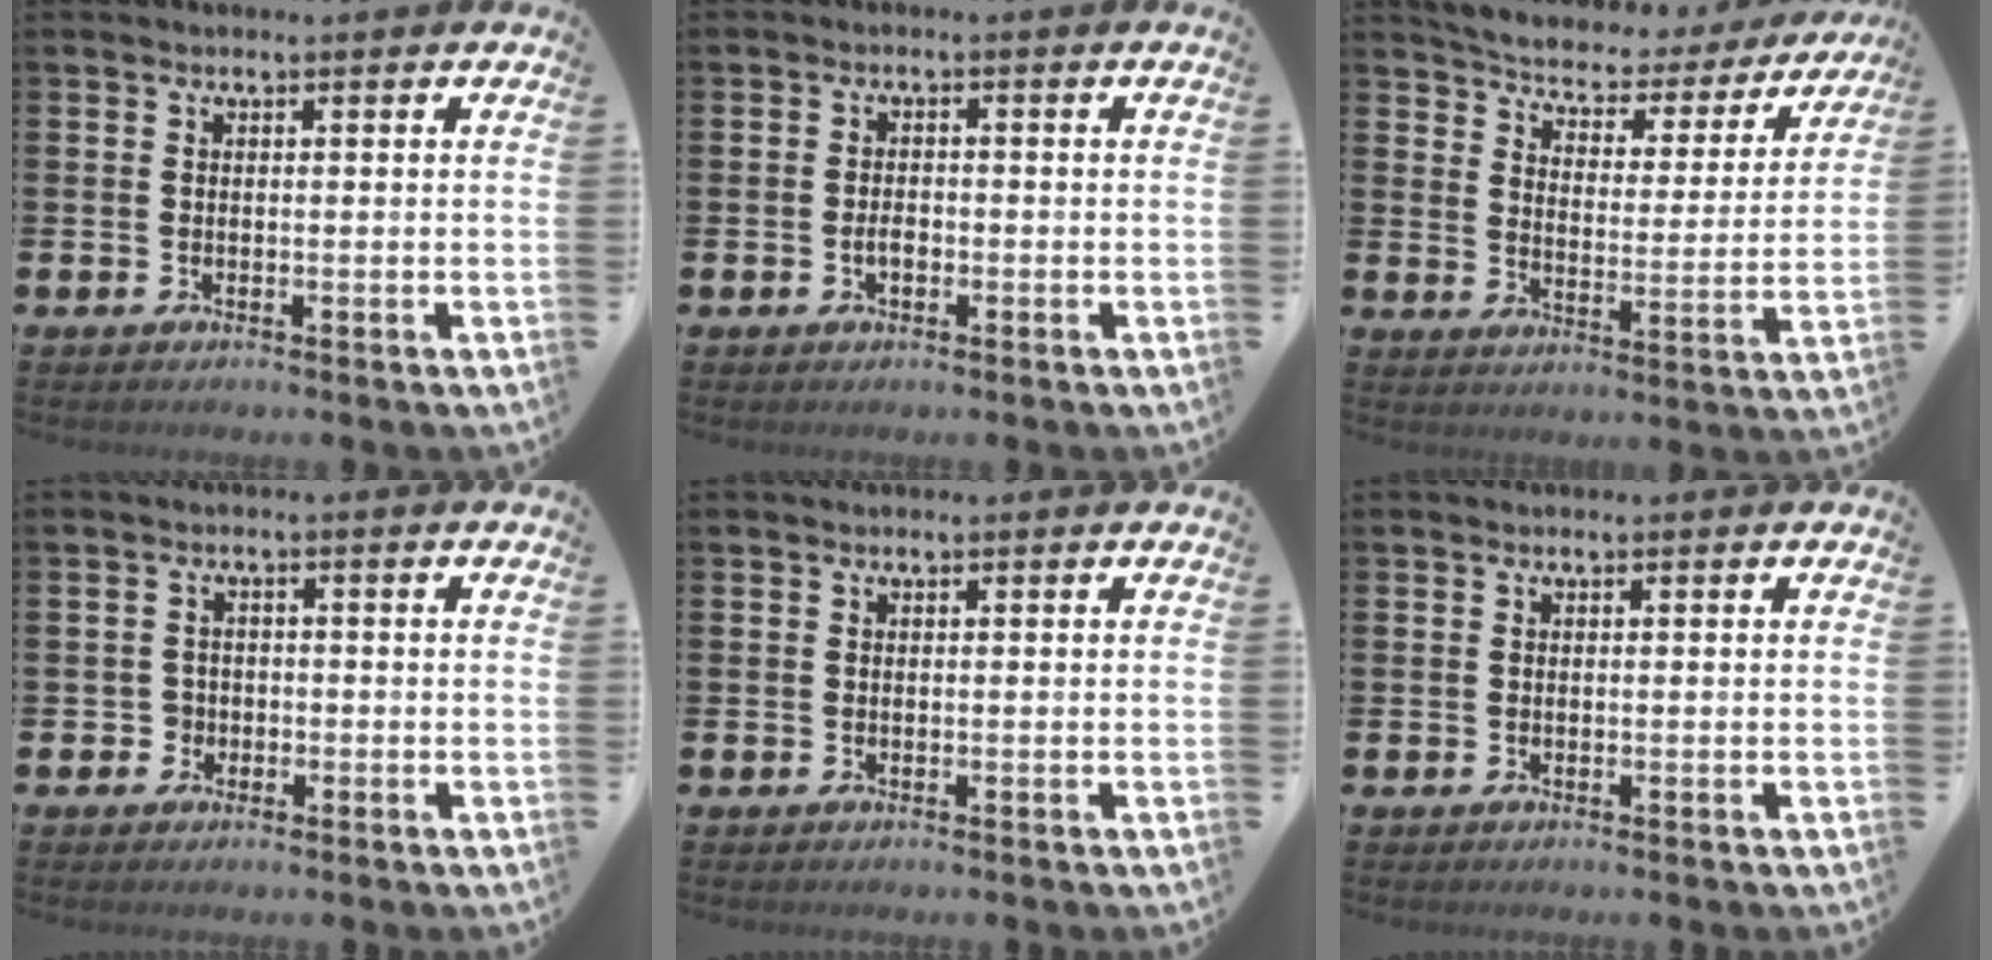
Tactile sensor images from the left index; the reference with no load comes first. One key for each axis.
{"total": 1.9, "fx": -0.5, "fy": 1.1, "fz": 1.4, "tx": -0.022, "ty": 0.001, "tz": -0.011}
{"total": 4.7, "fx": 4.4, "fy": 1.4, "fz": 0.5, "tx": -0.039, "ty": -0.038, "tz": 0.069}
{"total": 3.0, "fx": -1.6, "fy": 2.5, "fz": 0.2, "tx": -0.018, "ty": 0.008, "tz": -0.037}
{"total": 0.0}
{"total": 0.0}